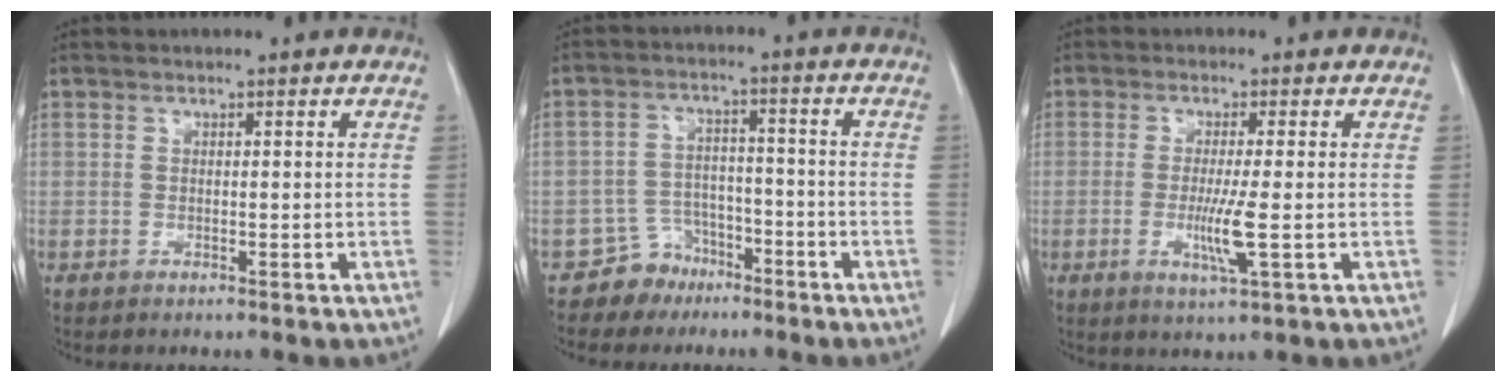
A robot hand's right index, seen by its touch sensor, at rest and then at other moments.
{"total": 5.5, "force": [-3.9, 3.8, -0.1], "torque": [0.013, 0.013, -0.067]}
{"total": 5.2, "force": [-1.1, -0.3, 5.1], "torque": [-0.101, -0.015, -0.020]}